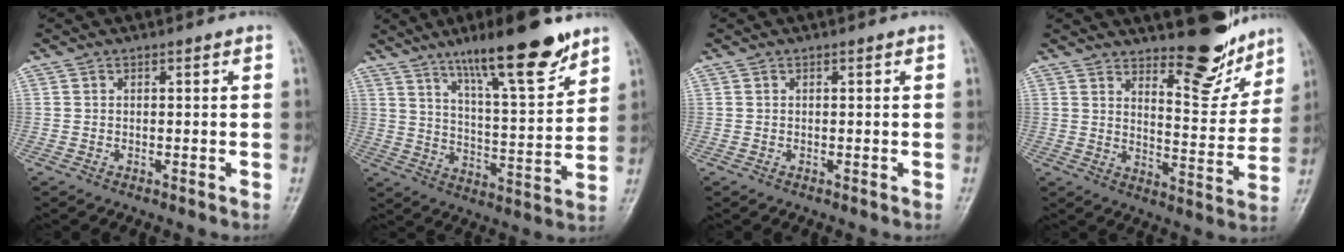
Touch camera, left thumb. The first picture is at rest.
{"total": 17.1, "force": [11.7, 3.4, 12.0], "torque": [-0.168, -0.065, 0.193]}
{"total": 0.0}
{"total": 12.4, "force": [9.6, 4.1, 6.6], "torque": [-0.052, -0.078, 0.146]}